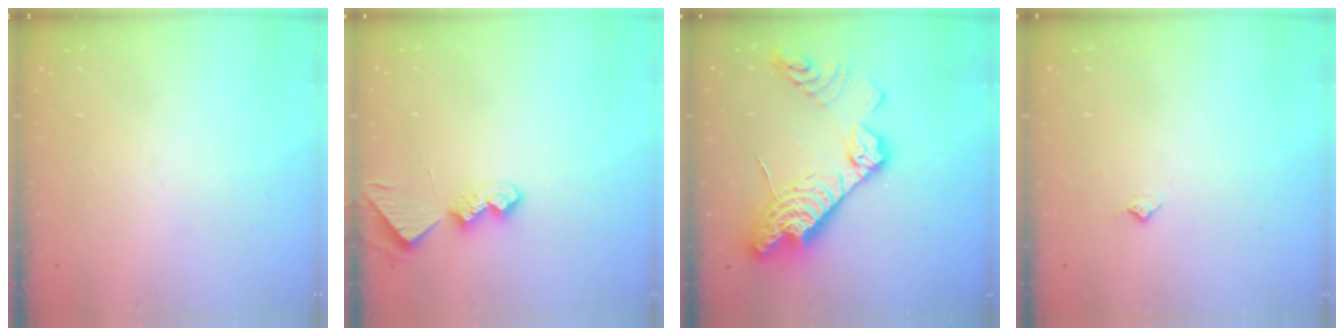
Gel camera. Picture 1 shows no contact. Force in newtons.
{"total": 8.4, "press": 8.4, "slide": 0.4}
{"total": 19.4, "press": 19.4, "slide": 1.1}
{"total": 3.2, "press": 3.2, "slide": 0.4}